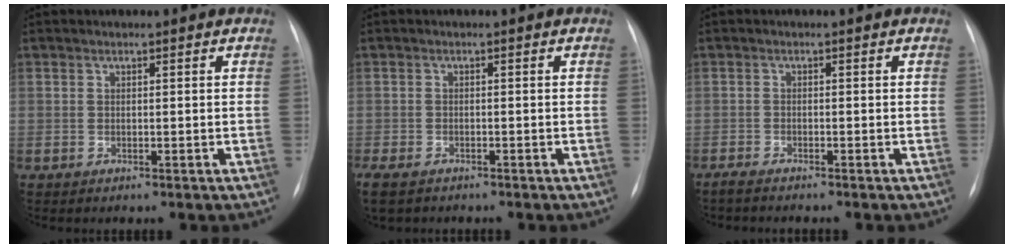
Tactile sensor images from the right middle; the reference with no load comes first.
{"total": 5.5, "force": [-4.2, 2.4, 2.5], "torque": [-0.048, -0.012, -0.064]}
{"total": 2.5, "force": [-2.2, 0.1, 1.1], "torque": [-0.020, -0.007, -0.030]}